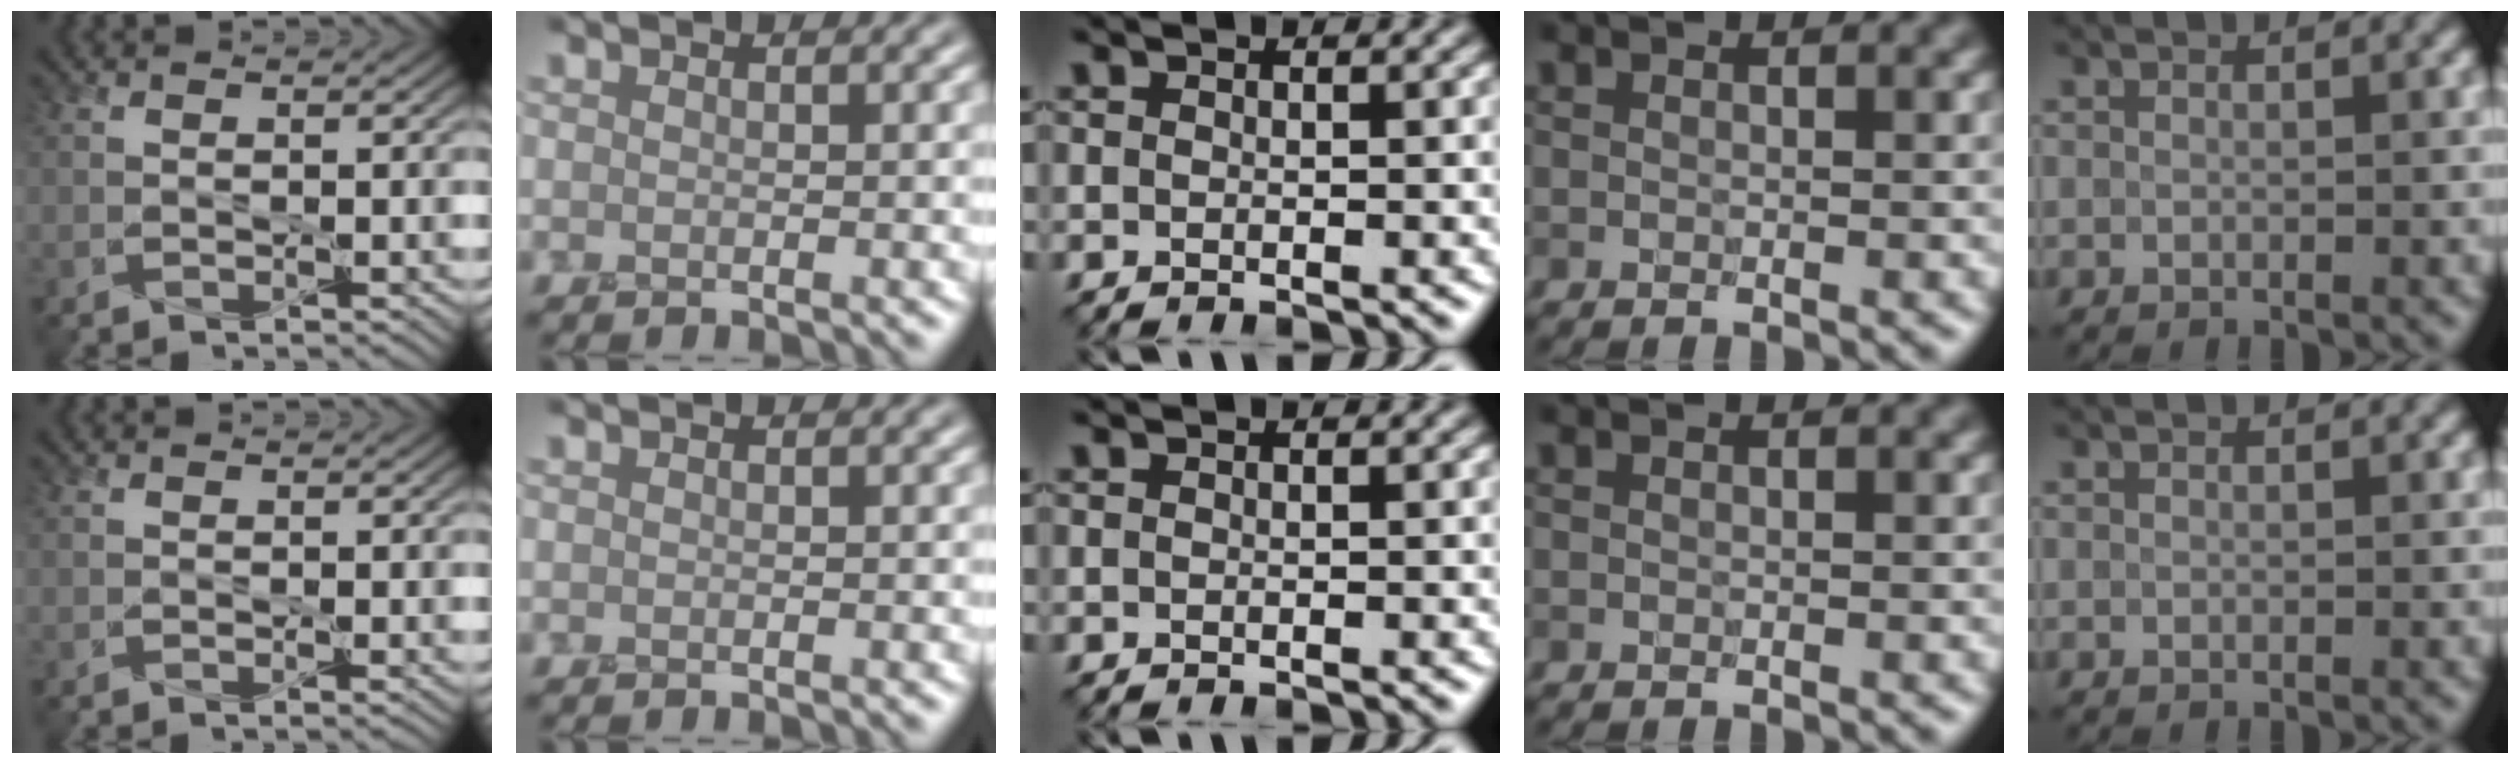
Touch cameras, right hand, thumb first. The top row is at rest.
{}